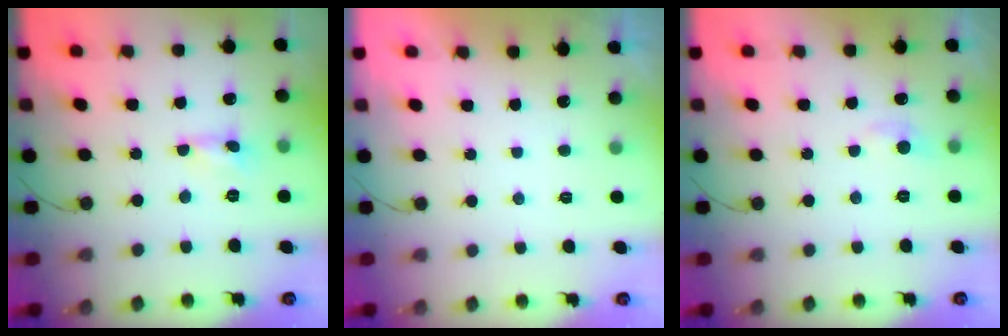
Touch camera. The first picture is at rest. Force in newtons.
{"total": 0.0}
{"total": 5.6, "press": 5.5, "slide": 0.7}